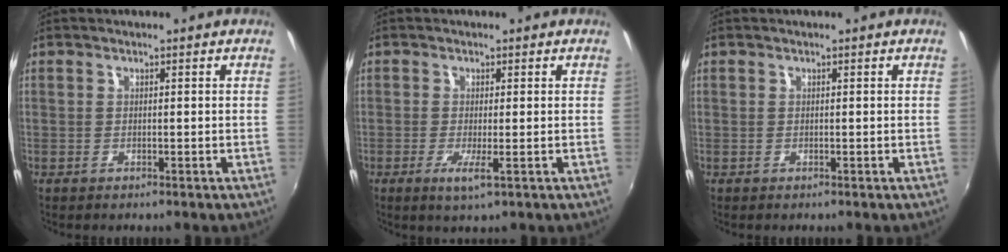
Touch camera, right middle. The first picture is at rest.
{"total": 3.0, "force": [-1.0, 0.0, 2.8], "torque": [-0.061, -0.011, -0.020]}
{"total": 0.0}